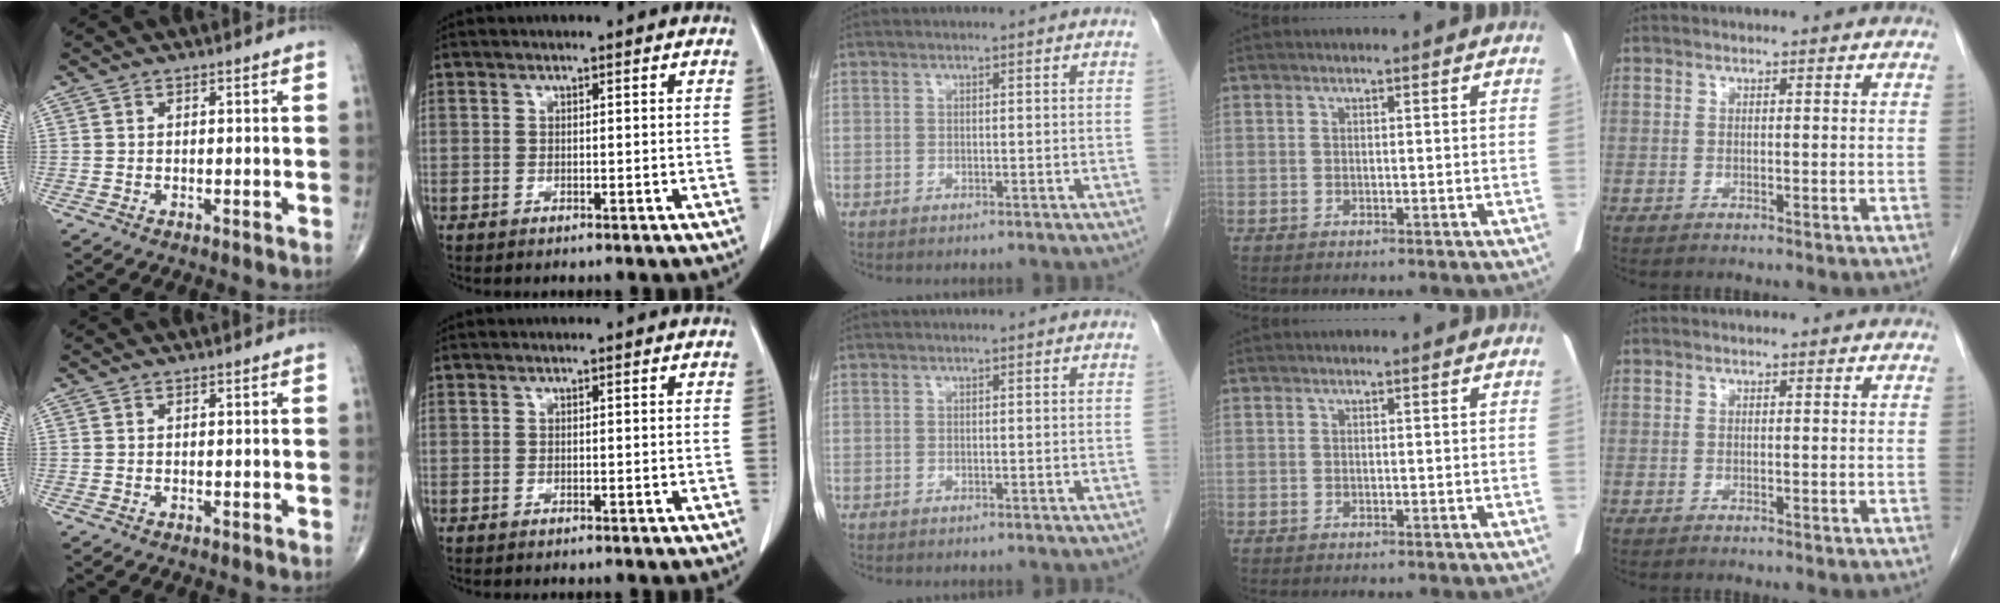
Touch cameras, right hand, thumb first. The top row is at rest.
{}